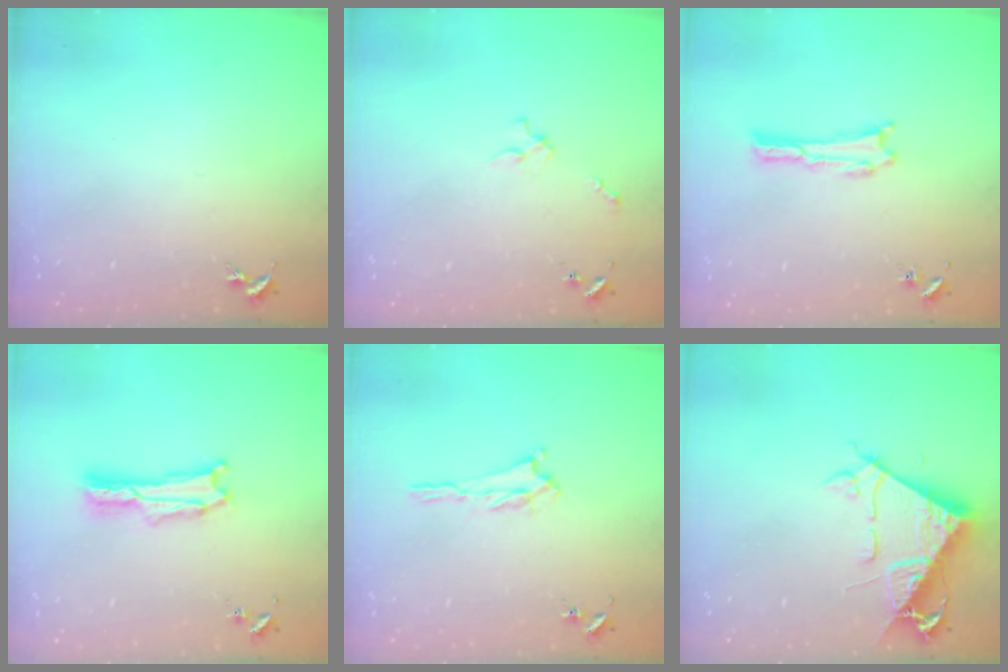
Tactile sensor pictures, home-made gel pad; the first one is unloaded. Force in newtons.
{"total": 2.0, "press": 2.0, "slide": 0.2}
{"total": 0.0}
{"total": 1.4, "press": 1.3, "slide": 0.2}
{"total": 1.2, "press": 1.1, "slide": 0.5}
{"total": 7.7, "press": 7.6, "slide": 1.1}